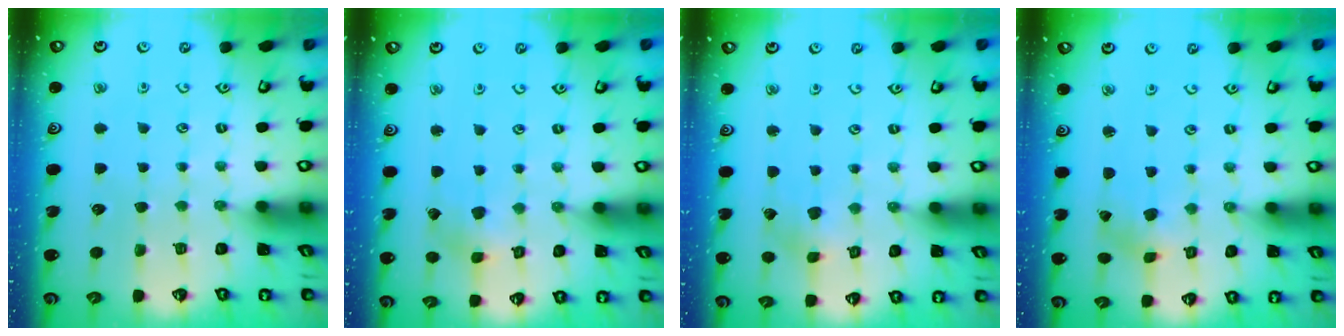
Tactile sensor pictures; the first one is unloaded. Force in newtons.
{"total": 2.1, "press": 2.1, "slide": 0.3}
{"total": 2.1, "press": 2.1, "slide": 0.2}
{"total": 2.2, "press": 2.1, "slide": 0.6}